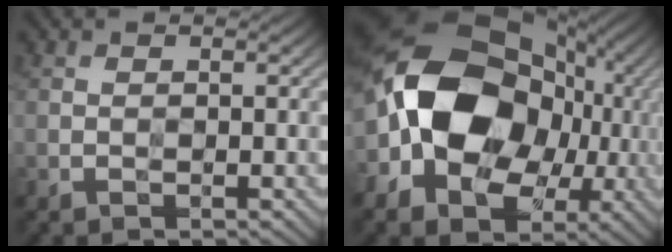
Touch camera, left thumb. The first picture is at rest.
{"total": 19.3, "force": [-0.7, 14.5, 12.7], "torque": [-0.256, -0.017, -0.004]}